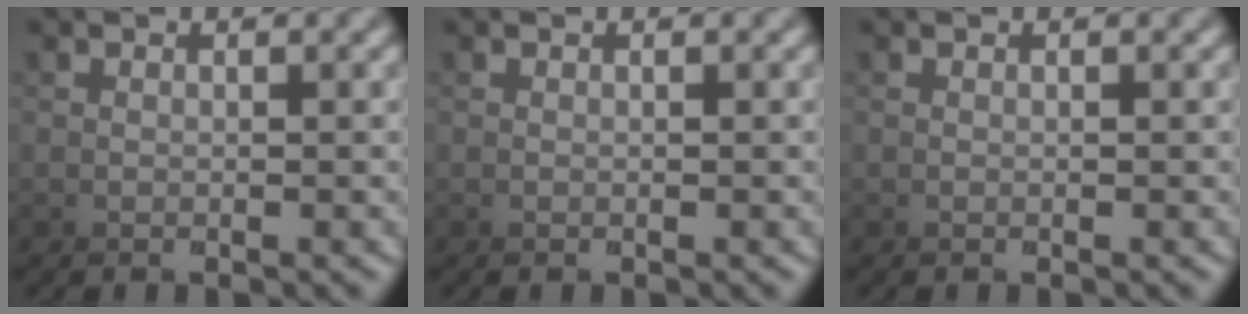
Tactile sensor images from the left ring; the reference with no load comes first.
{"total": 0.0}
{"total": 0.0}